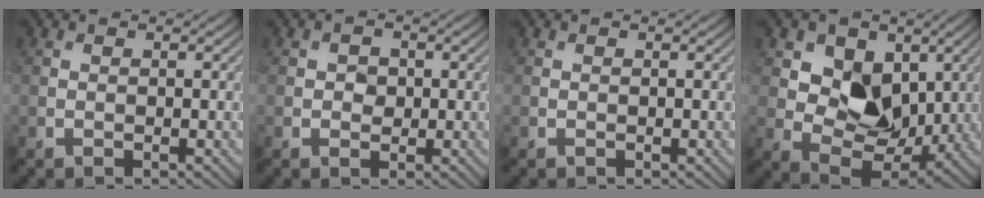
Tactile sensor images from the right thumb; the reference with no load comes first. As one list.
[{"total": 1.6, "force": [0.0, 1.4, 0.7], "torque": [-0.012, -0.004, -0.004]}, {"total": 0.0}, {"total": 9.3, "force": [3.1, 6.8, 5.5], "torque": [-0.108, -0.004, 0.039]}]